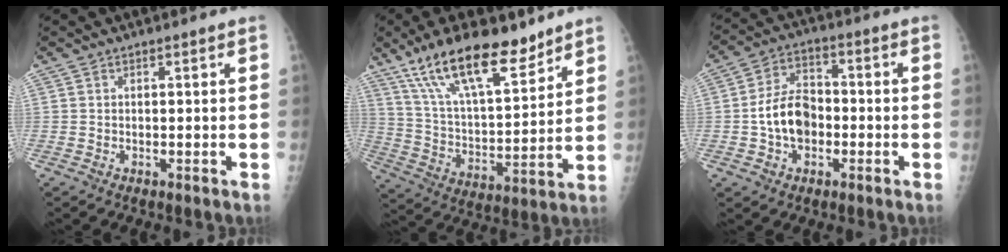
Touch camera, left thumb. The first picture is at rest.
{"total": 18.5, "force": [13.0, 6.3, 11.6], "torque": [-0.172, -0.063, 0.238]}
{"total": 9.7, "force": [-1.9, 7.0, 6.5], "torque": [-0.098, 0.026, -0.040]}